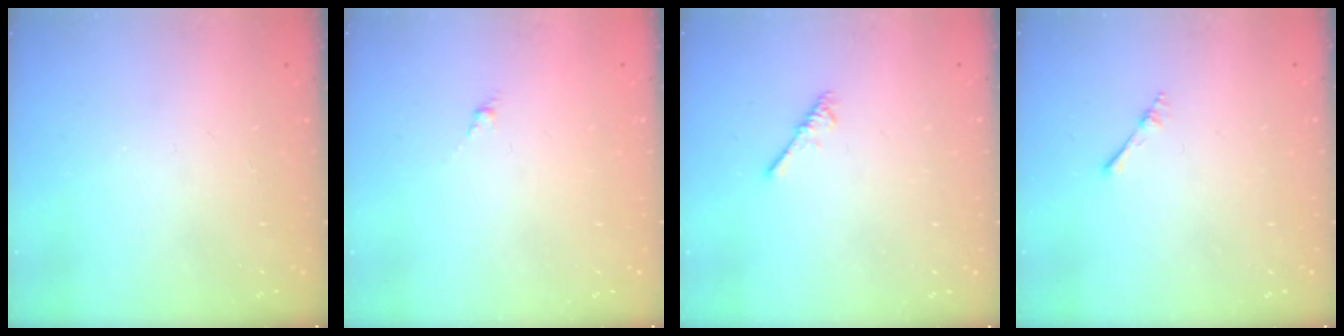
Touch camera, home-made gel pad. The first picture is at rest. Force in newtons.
{"total": 0.0}
{"total": 2.2, "press": 2.1, "slide": 0.5}
{"total": 2.2, "press": 2.2, "slide": 0.3}